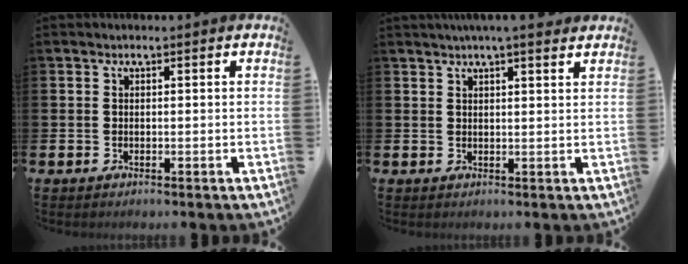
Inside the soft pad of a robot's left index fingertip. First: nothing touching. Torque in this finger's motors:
{"motor_torque": [0.19, -0.93, 0.85, 0.21]}